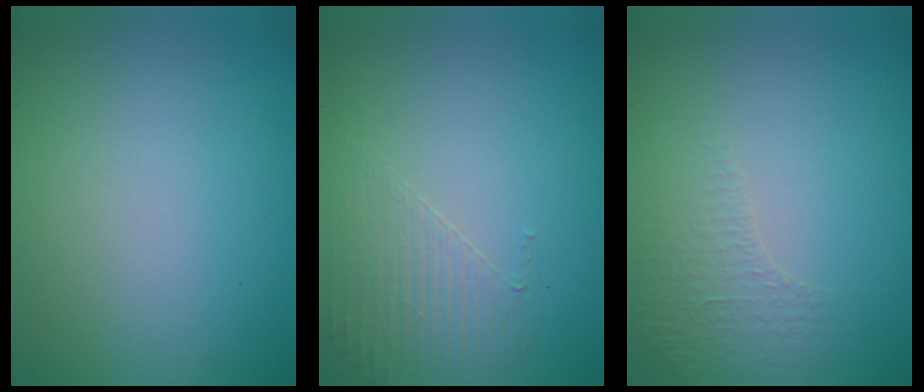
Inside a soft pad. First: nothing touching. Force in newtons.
{"total": 1.7, "press": 0.9, "slide": 1.4}
{"total": 1.1, "press": 0.7, "slide": 0.8}